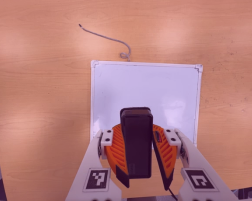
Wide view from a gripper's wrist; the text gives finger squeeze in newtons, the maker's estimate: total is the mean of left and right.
{"total": 11.1, "left": 10.2, "right": 12.0}